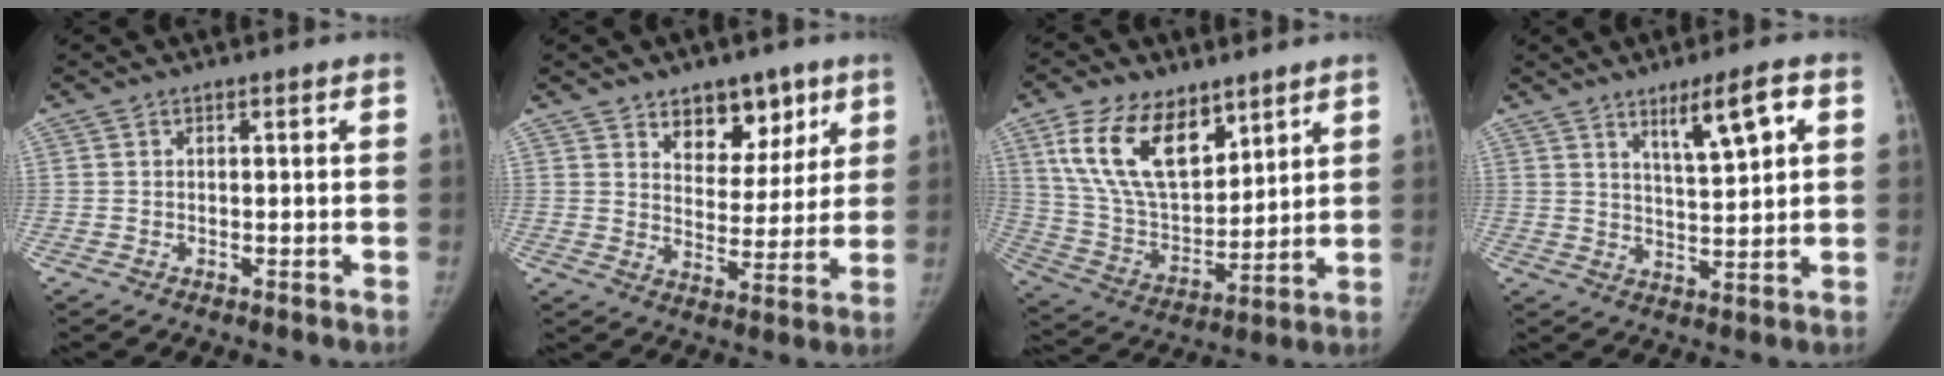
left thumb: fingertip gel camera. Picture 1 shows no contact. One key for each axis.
{"total": 10.5, "fx": 6.5, "fy": 6.6, "fz": 4.8, "tx": -0.024, "ty": -0.037, "tz": 0.103}
{"total": 18.5, "fx": 10.1, "fy": 10.1, "fz": 11.7, "tx": -0.176, "ty": -0.045, "tz": 0.198}
{"total": 8.0, "fx": 3.9, "fy": 1.7, "fz": 6.8, "tx": -0.106, "ty": -0.023, "tz": 0.069}